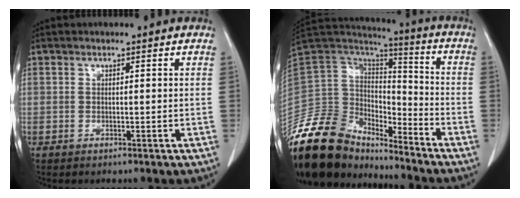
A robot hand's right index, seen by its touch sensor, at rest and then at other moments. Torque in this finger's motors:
{"motor_torque": [0.51, -0.61, 0.05, -0.21]}